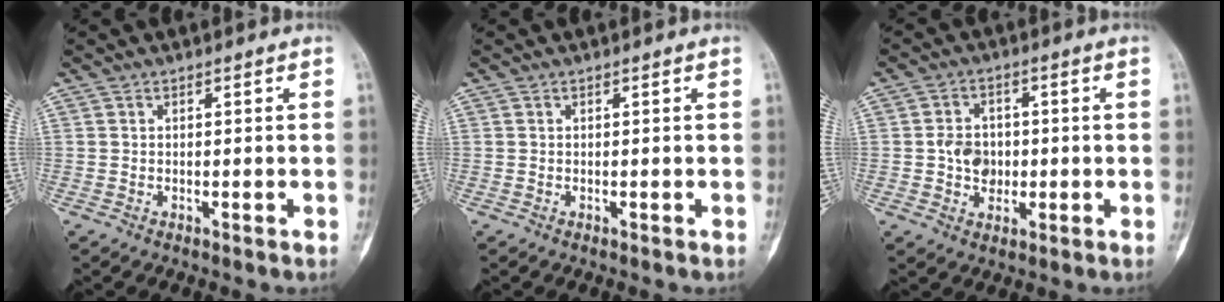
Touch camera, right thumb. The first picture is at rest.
{"total": 0.0}
{"total": 5.8, "force": [-0.4, 4.8, 3.3], "torque": [-0.028, 0.006, -0.008]}